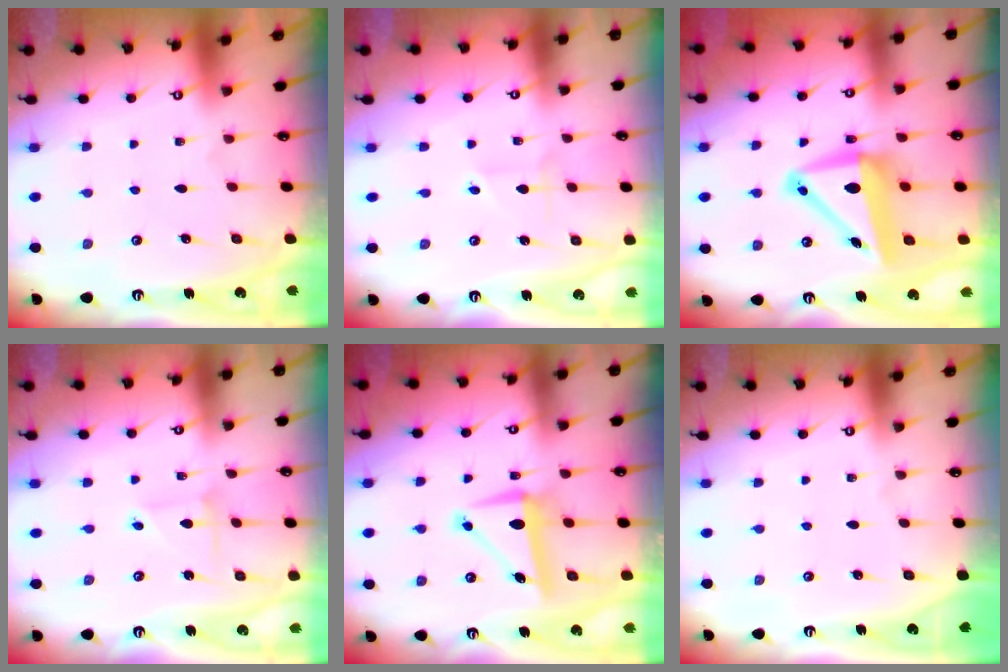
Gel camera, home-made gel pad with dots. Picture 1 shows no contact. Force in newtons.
{"total": 2.3, "press": 2.3, "slide": 0.1}
{"total": 11.4, "press": 10.7, "slide": 4.0}
{"total": 2.4, "press": 2.4, "slide": 0.2}
{"total": 7.9, "press": 7.9, "slide": 0.8}
{"total": 0.0}